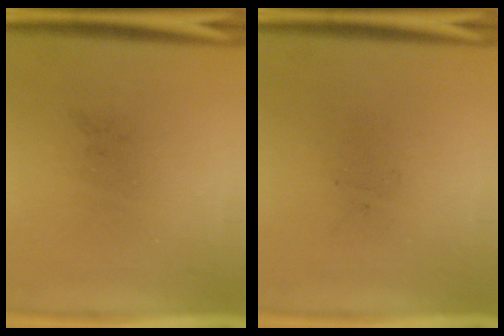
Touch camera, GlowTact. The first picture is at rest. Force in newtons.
{"total": 0.0}